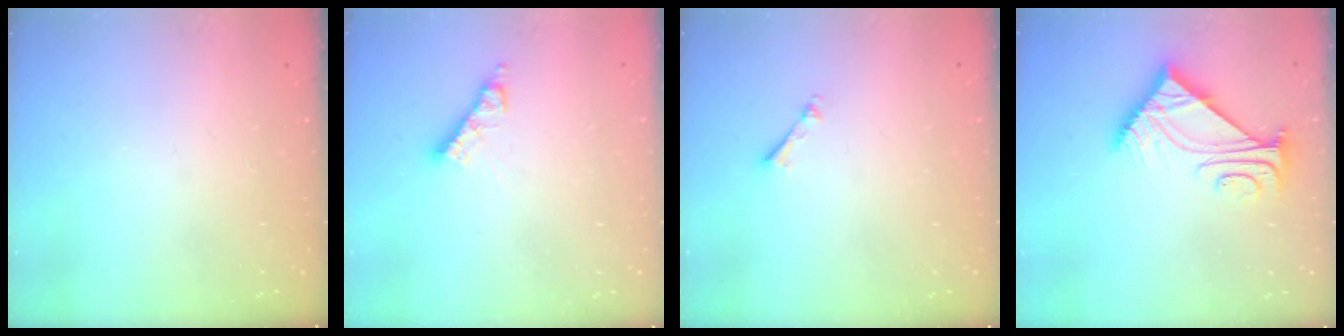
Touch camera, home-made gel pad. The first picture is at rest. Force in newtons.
{"total": 6.1, "press": 6.1, "slide": 0.4}
{"total": 1.0, "press": 1.0, "slide": 0.2}
{"total": 7.5, "press": 7.4, "slide": 0.8}